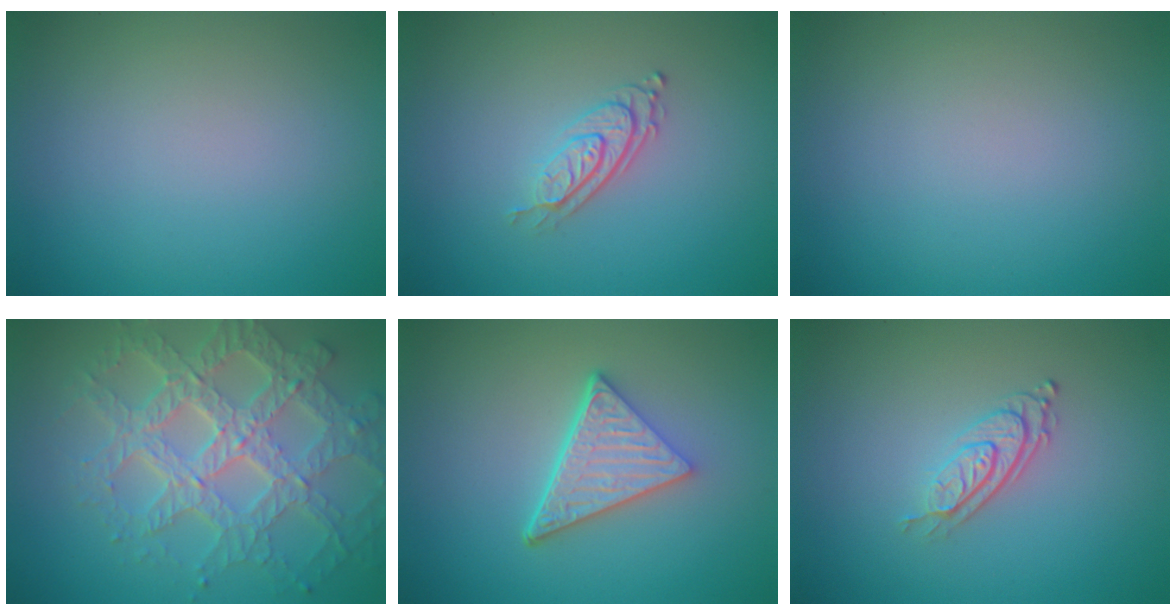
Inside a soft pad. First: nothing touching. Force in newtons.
{"total": 2.7, "press": 2.0, "slide": 1.9}
{"total": 0.0}
{"total": 8.1, "press": 6.0, "slide": 5.5}
{"total": 5.2, "press": 3.7, "slide": 3.7}
{"total": 2.7, "press": 2.0, "slide": 1.9}